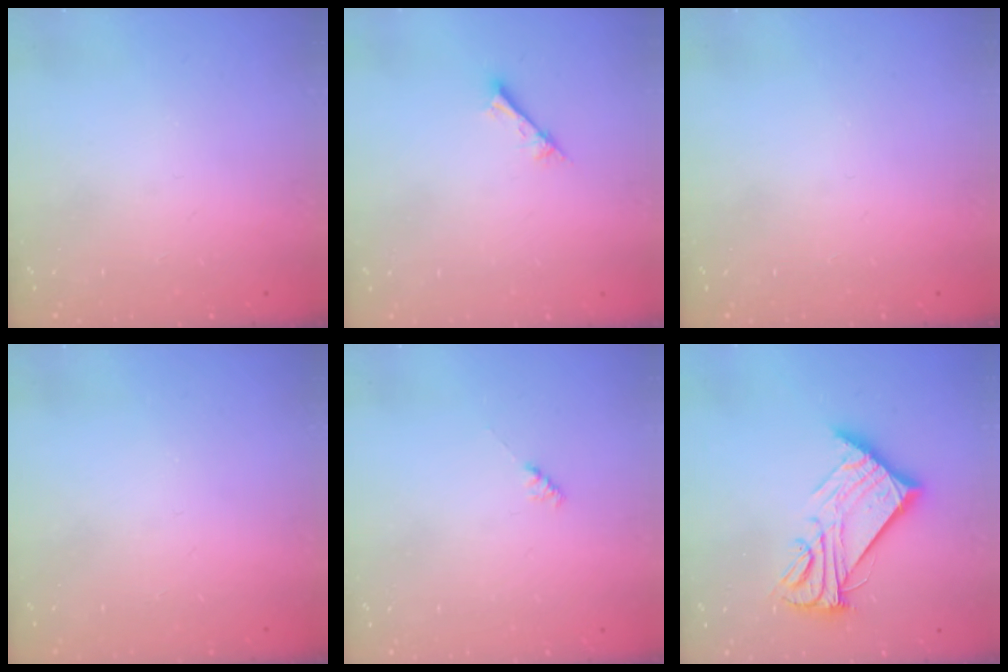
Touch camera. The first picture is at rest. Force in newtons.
{"total": 1.7, "press": 1.7, "slide": 0.2}
{"total": 0.0}
{"total": 0.0}
{"total": 2.0, "press": 1.9, "slide": 0.5}
{"total": 13.1, "press": 13.1, "slide": 0.7}